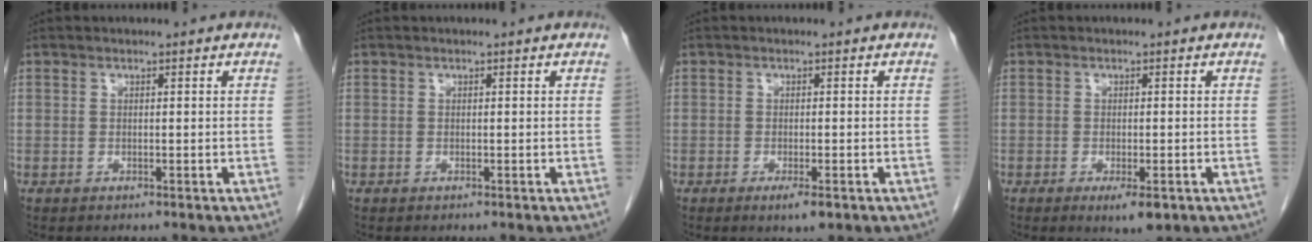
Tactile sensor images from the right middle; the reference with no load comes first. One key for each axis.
{"total": 0.0}
{"total": 2.4, "fx": -1.3, "fy": 0.5, "fz": 1.9, "tx": -0.029, "ty": -0.003, "tz": -0.017}
{"total": 3.5, "fx": -1.7, "fy": 1.0, "fz": 2.9, "tx": -0.042, "ty": -0.005, "tz": -0.018}